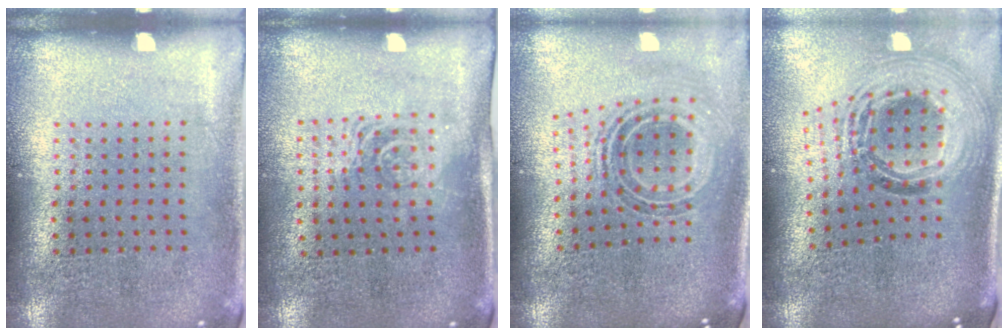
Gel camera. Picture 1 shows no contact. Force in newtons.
{"total": 1.6, "press": 1.3, "slide": 0.9}
{"total": 0.9, "press": 0.8, "slide": 0.5}
{"total": 1.9, "press": 1.5, "slide": 1.1}